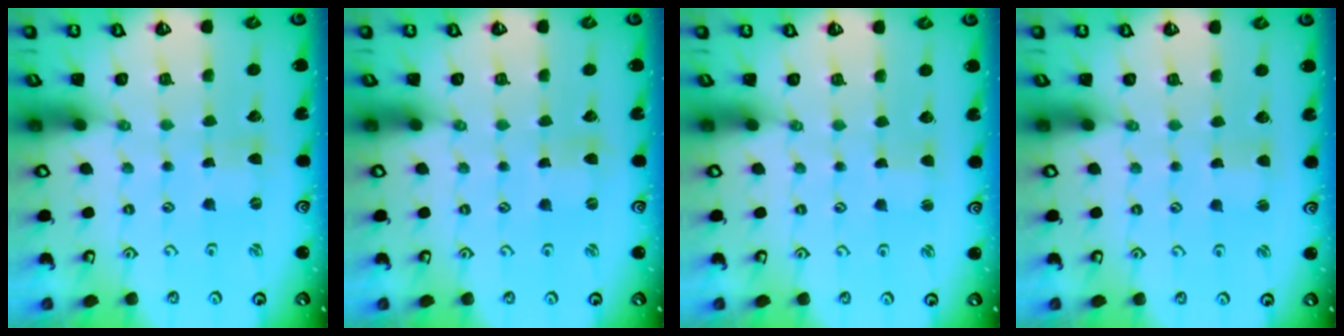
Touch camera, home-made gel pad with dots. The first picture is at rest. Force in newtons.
{"total": 0.0}
{"total": 0.9, "press": 0.9, "slide": 0.1}
{"total": 1.4, "press": 1.4, "slide": 0.1}